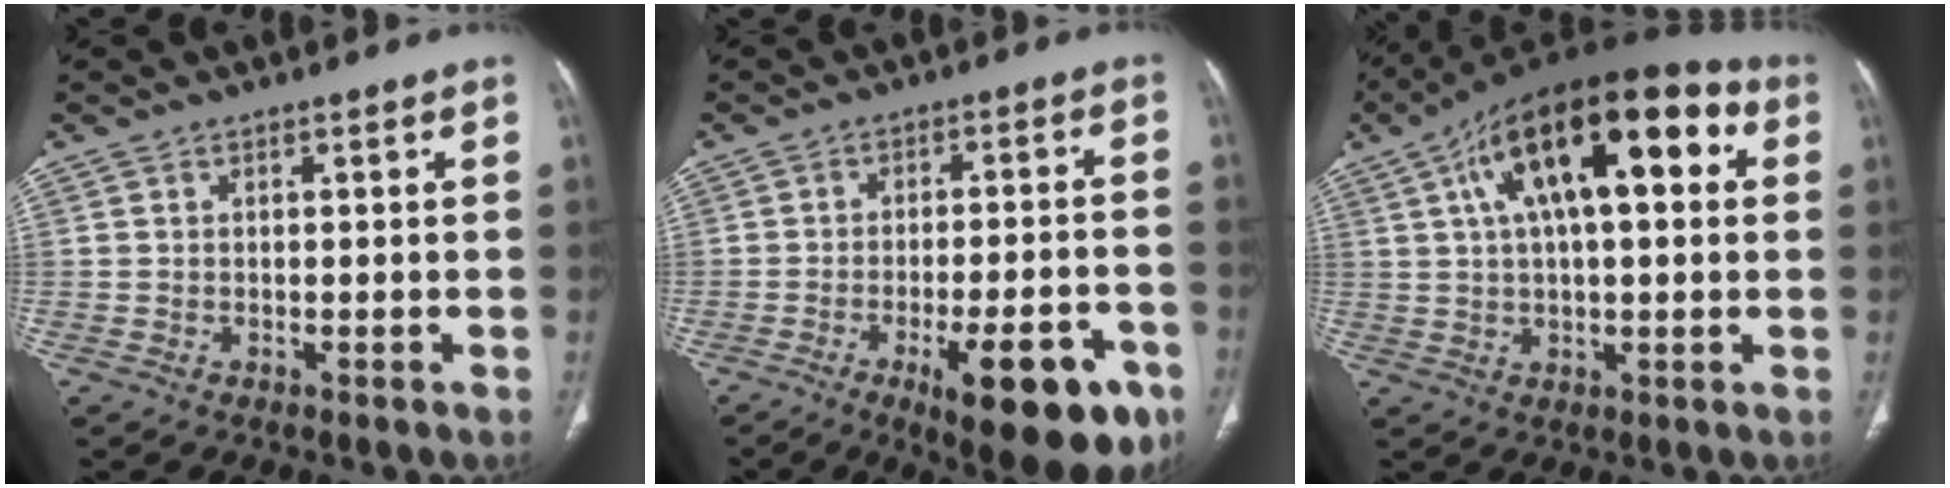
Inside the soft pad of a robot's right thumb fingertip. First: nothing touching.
{"total": 17.2, "force": [-8.4, 5.7, 13.8], "torque": [-0.141, 0.036, -0.106]}
{"total": 22.0, "force": [6.8, 9.2, 18.7], "torque": [-0.289, 0.032, 0.102]}